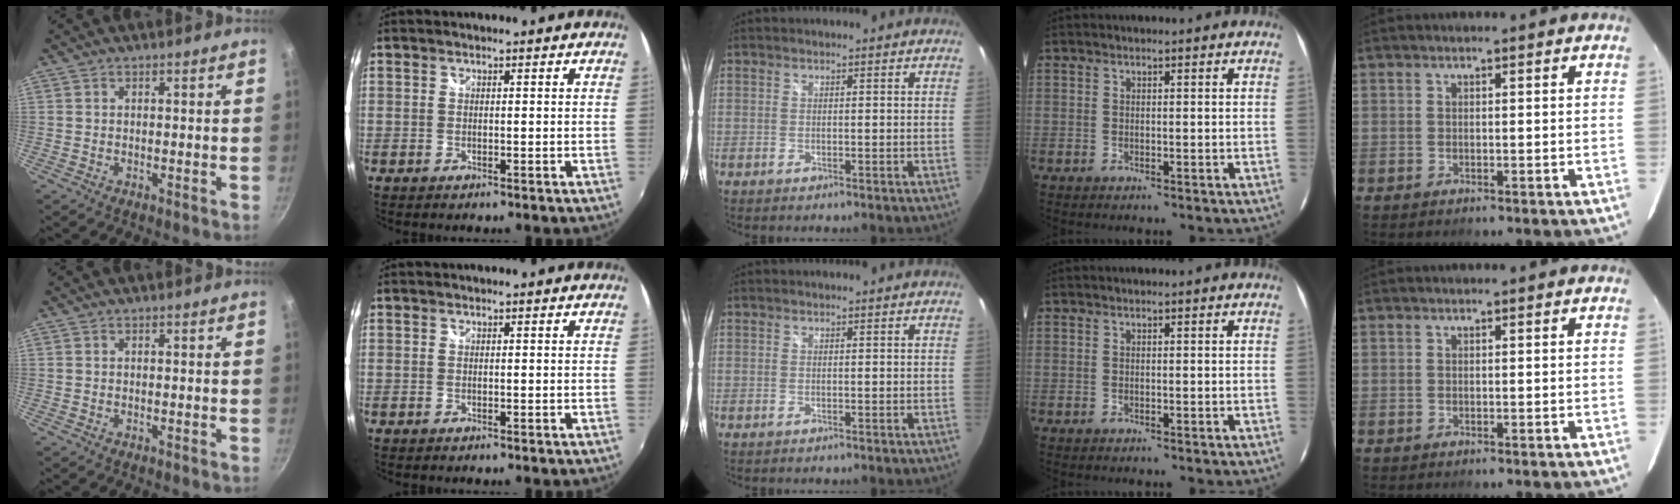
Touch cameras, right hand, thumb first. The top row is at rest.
{}